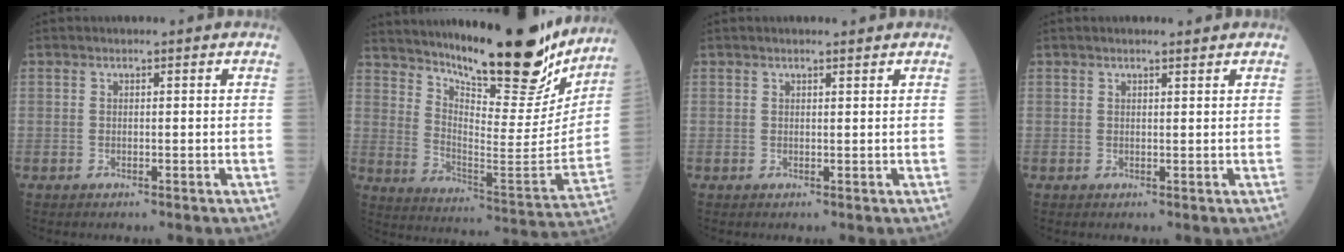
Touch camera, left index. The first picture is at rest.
{"total": 27.0, "force": [22.4, 4.8, 14.4], "torque": [-0.231, -0.057, 0.319]}
{"total": 1.7, "force": [1.5, 0.2, 0.8], "torque": [-0.015, 0.006, 0.023]}
{"total": 2.0, "force": [1.7, 0.2, 1.0], "torque": [-0.018, 0.007, 0.026]}